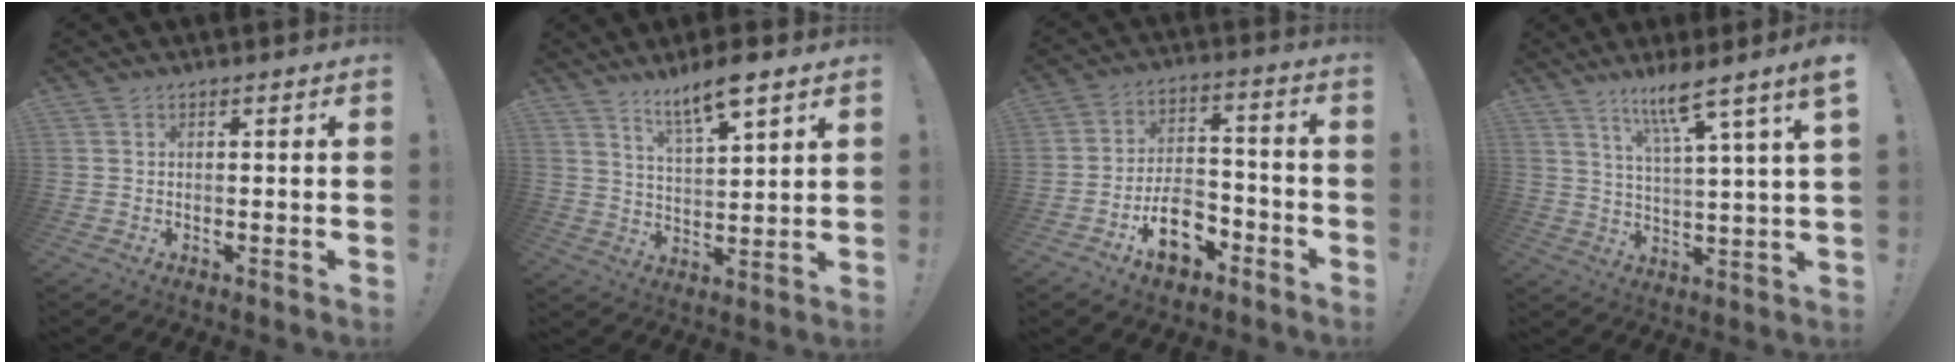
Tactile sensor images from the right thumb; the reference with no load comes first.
{"total": 9.8, "force": [7.3, 1.7, 6.2], "torque": [-0.111, -0.040, 0.124]}
{"total": 13.2, "force": [-7.3, 7.9, 7.7], "torque": [-0.098, 0.069, -0.120]}
{"total": 10.4, "force": [6.8, -0.3, 8.0], "torque": [-0.128, -0.037, 0.099]}